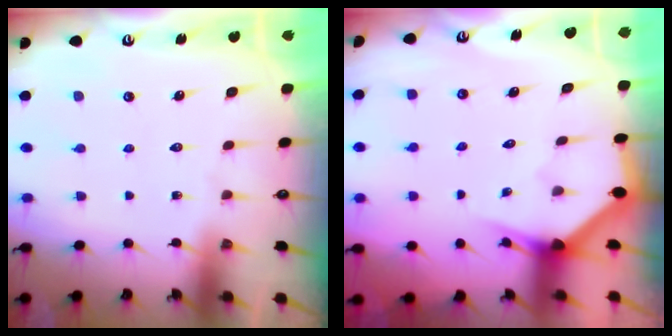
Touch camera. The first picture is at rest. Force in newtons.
{"total": 3.1, "press": 3.1, "slide": 0.1}